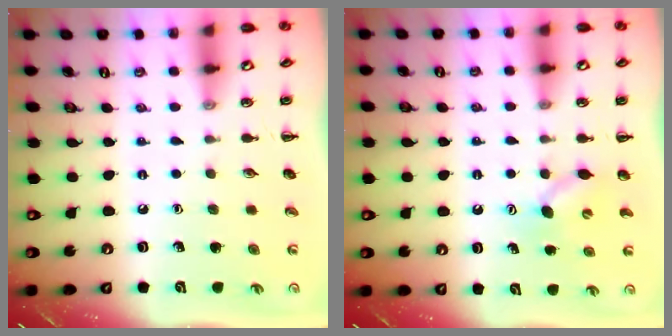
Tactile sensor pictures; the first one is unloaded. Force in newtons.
{"total": 6.1, "press": 5.9, "slide": 1.4}